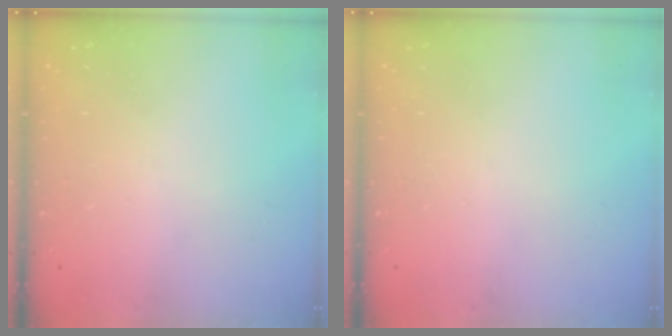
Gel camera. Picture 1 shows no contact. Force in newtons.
{"total": 0.0}